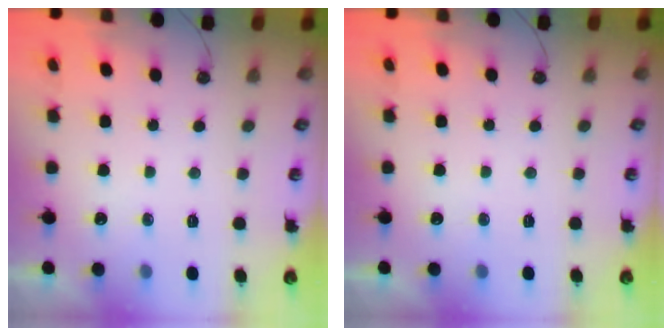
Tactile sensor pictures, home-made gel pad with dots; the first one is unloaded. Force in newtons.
{"total": 0.0}